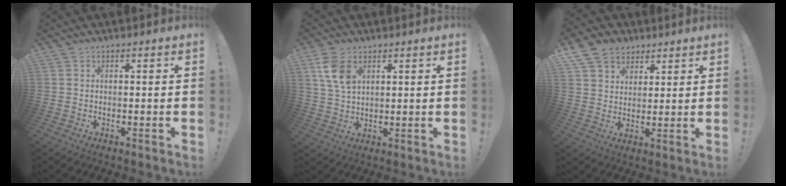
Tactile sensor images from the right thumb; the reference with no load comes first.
{"total": 8.3, "force": [3.8, 4.9, 5.6], "torque": [-0.105, -0.007, 0.074]}
{"total": 9.7, "force": [6.0, 7.1, 2.8], "torque": [-0.047, -0.033, 0.120]}